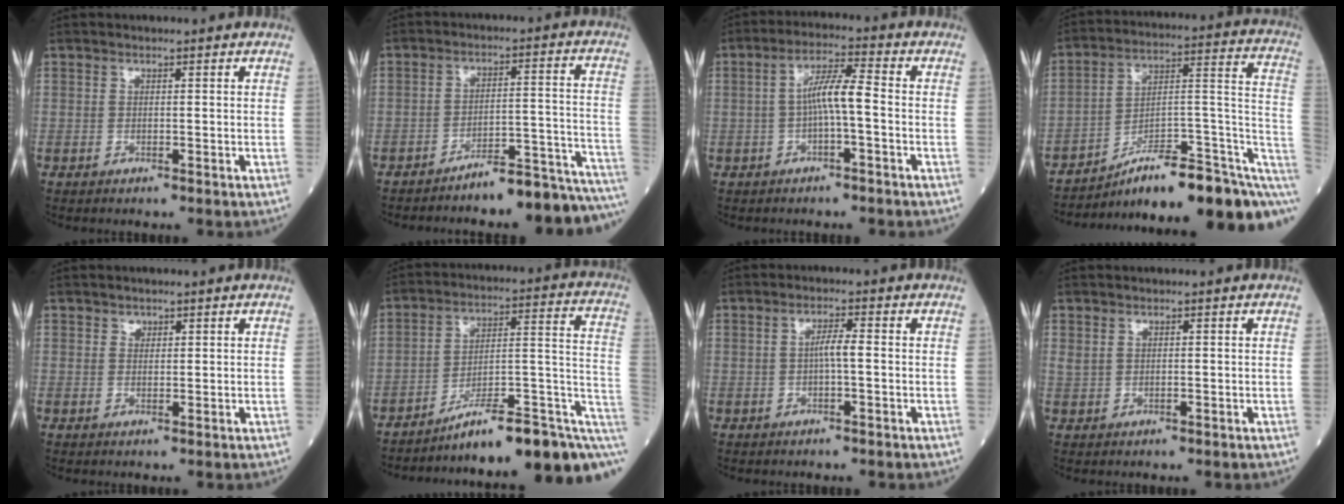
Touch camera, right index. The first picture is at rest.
{"total": 14.3, "force": [-13.6, 0.3, 4.3], "torque": [-0.019, 0.046, -0.182]}
{"total": 5.6, "force": [-0.8, 0.5, 5.5], "torque": [-0.099, 0.017, -0.015]}
{"total": 19.6, "force": [-12.1, 3.4, 15.0], "torque": [-0.141, 0.057, -0.178]}
{"total": 0.9, "force": [0.6, 0.7, 0.2], "torque": [0.003, -0.004, 0.007]}
{"total": 17.4, "force": [-10.4, 2.6, 13.7], "torque": [-0.131, 0.055, -0.147]}
{"total": 2.5, "force": [-0.3, 0.2, 2.5], "torque": [-0.043, 0.003, -0.006]}
{"total": 1.0, "force": [0.4, 0.5, 0.7], "torque": [-0.025, 0.005, 0.016]}